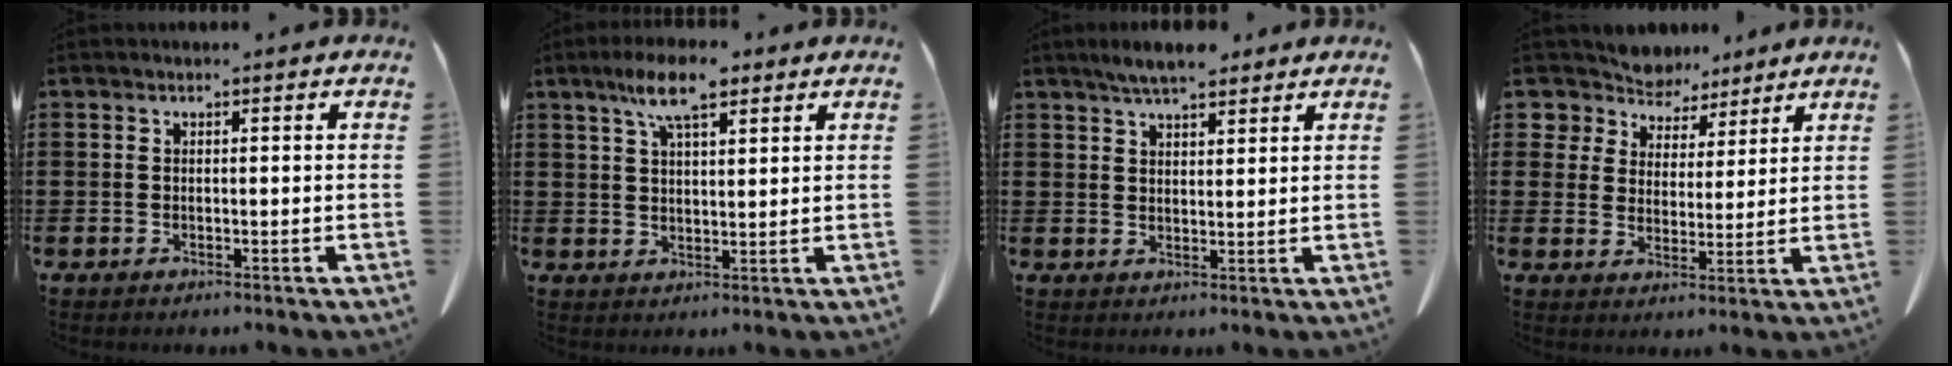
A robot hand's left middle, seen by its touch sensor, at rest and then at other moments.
{"total": 7.7, "force": [5.1, 2.1, 5.4], "torque": [-0.117, 0.000, 0.091]}
{"total": 4.8, "force": [4.2, 1.1, 2.1], "torque": [-0.050, -0.006, 0.079]}
{"total": 7.1, "force": [6.4, 2.9, 0.0], "torque": [-0.042, -0.037, 0.122]}